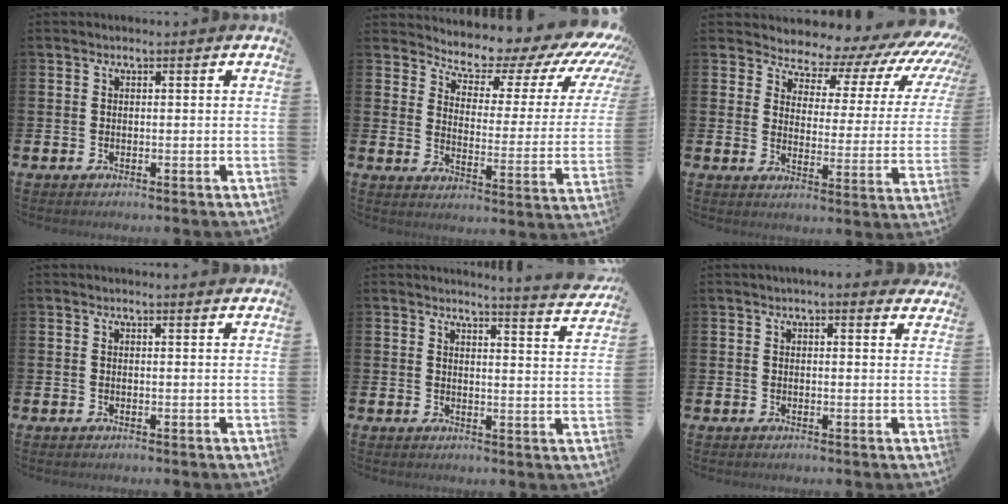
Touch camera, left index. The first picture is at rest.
{"total": 7.4, "force": [6.8, 2.2, 2.0], "torque": [-0.049, -0.068, 0.104]}
{"total": 5.5, "force": [4.7, 2.6, 1.1], "torque": [-0.037, -0.055, 0.070]}
{"total": 0.8, "force": [0.8, -0.1, 0.2], "torque": [0.005, -0.005, 0.012]}
{"total": 3.6, "force": [3.5, -0.6, 0.5], "torque": [-0.003, -0.038, 0.054]}
{"total": 2.0, "force": [2.0, 0.1, 0.3], "torque": [-0.001, -0.010, 0.034]}